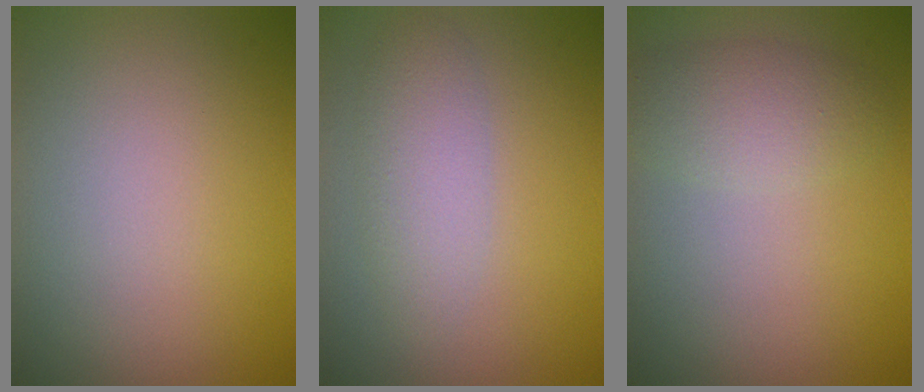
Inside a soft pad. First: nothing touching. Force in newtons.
{"total": 2.9, "press": 2.9, "slide": 0.1}
{"total": 2.9, "press": 2.9, "slide": 0.1}